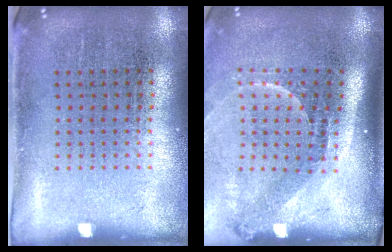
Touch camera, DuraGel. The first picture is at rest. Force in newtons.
{"total": 2.2, "press": 1.6, "slide": 1.6}